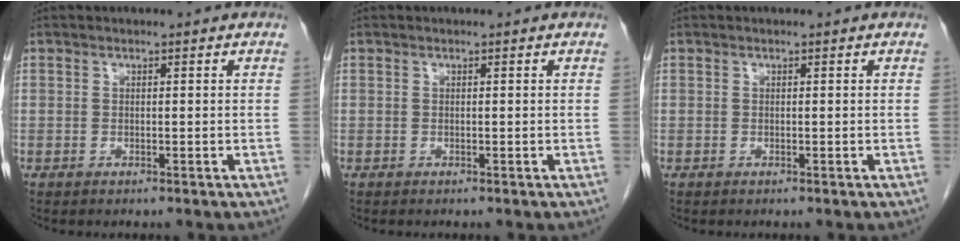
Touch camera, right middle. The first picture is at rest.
{"total": 0.0}
{"total": 0.0}